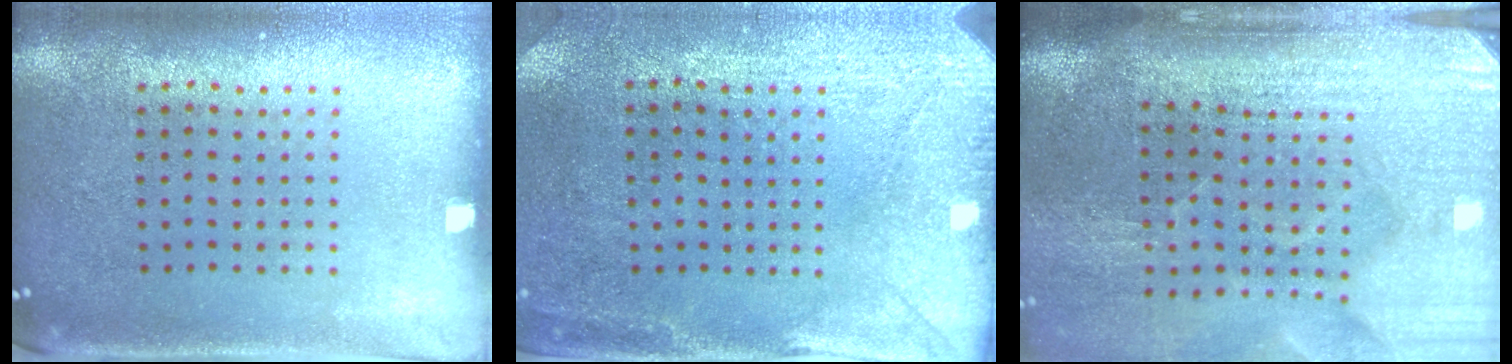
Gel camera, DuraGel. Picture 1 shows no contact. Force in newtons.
{"total": 2.9, "press": 2.3, "slide": 1.8}
{"total": 4.9, "press": 4.1, "slide": 2.7}